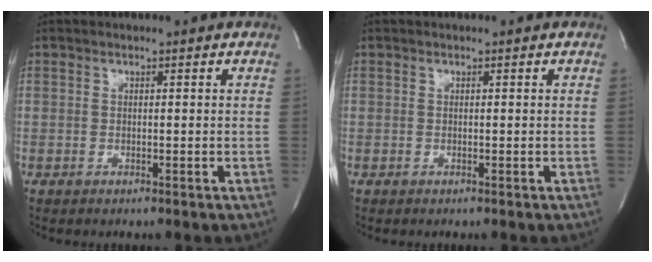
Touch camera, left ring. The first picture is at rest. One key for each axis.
{"total": 0.0}